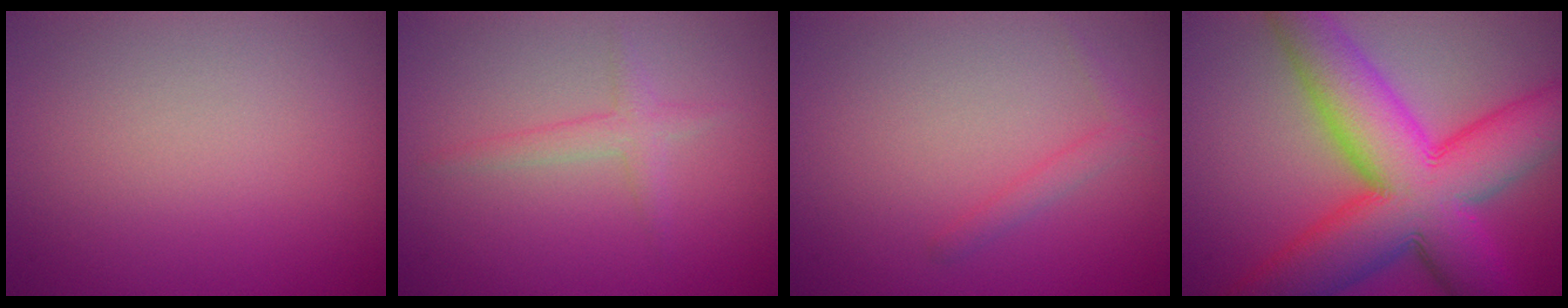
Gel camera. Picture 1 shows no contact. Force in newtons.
{"total": 1.7, "press": 1.7, "slide": 0.1}
{"total": 1.2, "press": 1.2, "slide": 0.1}
{"total": 14.5, "press": 14.5, "slide": 0.3}